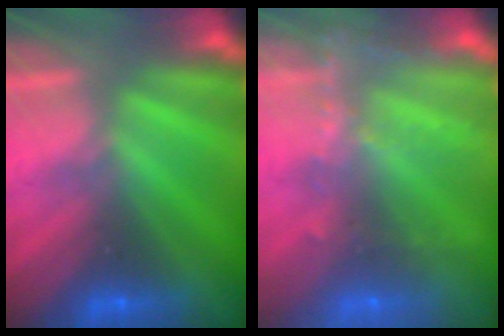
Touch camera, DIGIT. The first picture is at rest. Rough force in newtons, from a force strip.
{"total": 6.6}